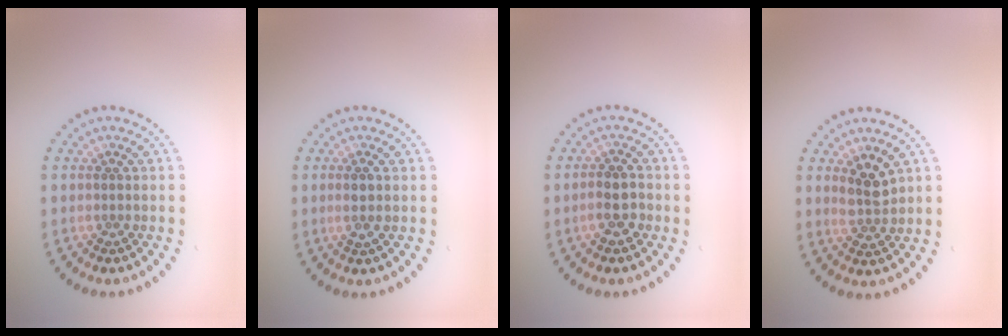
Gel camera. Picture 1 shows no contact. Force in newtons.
{"total": 1.1, "press": 0.9, "slide": 0.6}
{"total": 2.3, "press": 2.2, "slide": 0.8}
{"total": 2.5, "press": 2.3, "slide": 0.9}